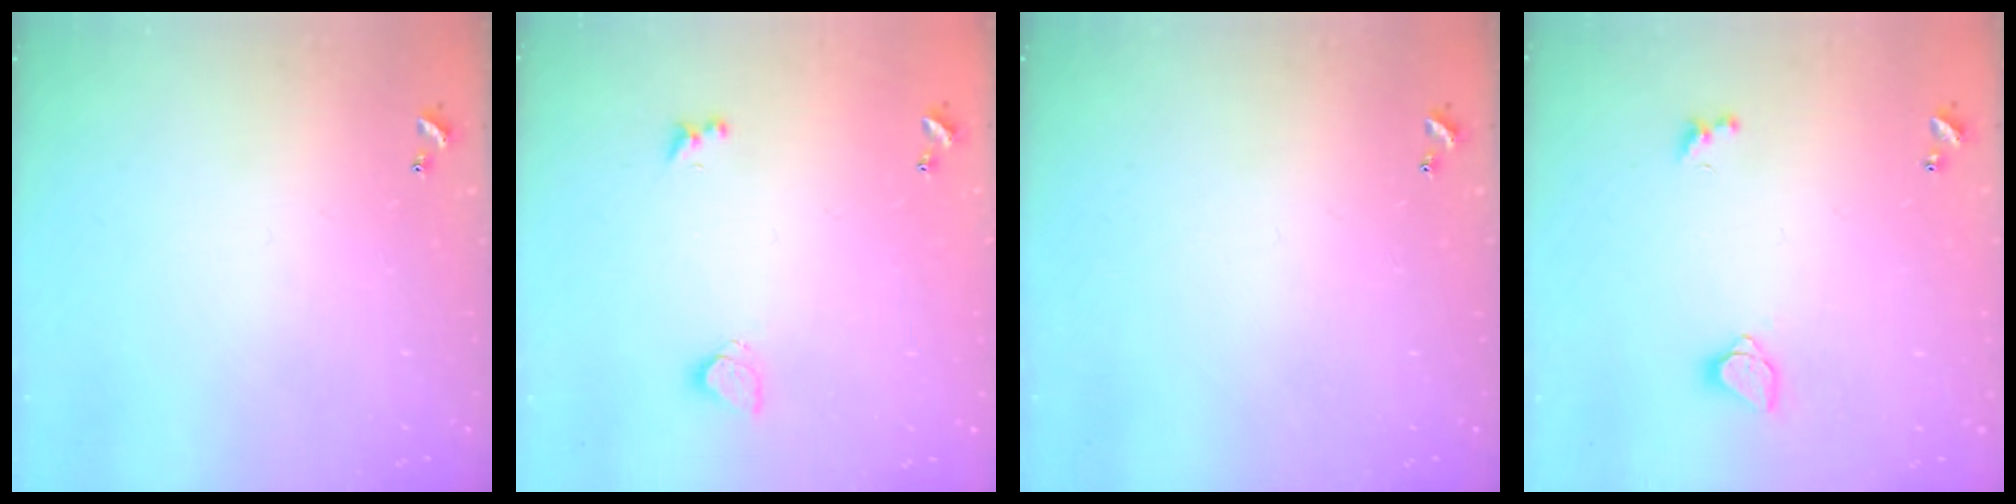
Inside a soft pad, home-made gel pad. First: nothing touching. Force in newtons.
{"total": 1.9, "press": 1.8, "slide": 0.5}
{"total": 0.0}
{"total": 1.7, "press": 1.7, "slide": 0.4}